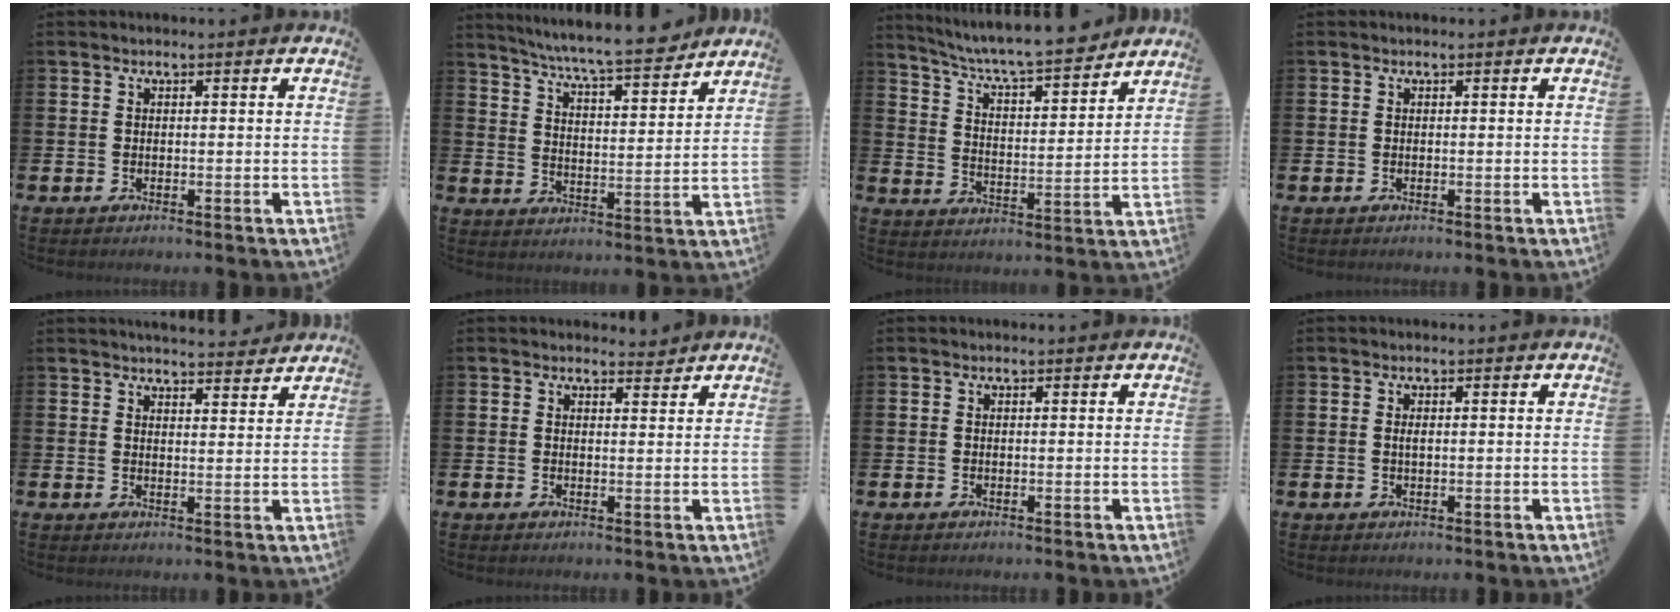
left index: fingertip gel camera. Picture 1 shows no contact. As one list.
[{"total": 8.0, "force": [7.5, 0.3, 3.0], "torque": [-0.079, -0.049, 0.130]}, {"total": 7.3, "force": [6.9, 0.5, 2.5], "torque": [-0.081, -0.053, 0.117]}, {"total": 0.0}, {"total": 3.9, "force": [3.9, 0.2, 0.2], "torque": [-0.003, -0.024, 0.069]}, {"total": 2.2, "force": [2.2, 0.5, 0.1], "torque": [0.003, -0.010, 0.038]}, {"total": 0.0}, {"total": 0.8, "force": [0.2, 0.2, 0.7], "torque": [-0.014, 0.002, 0.002]}]